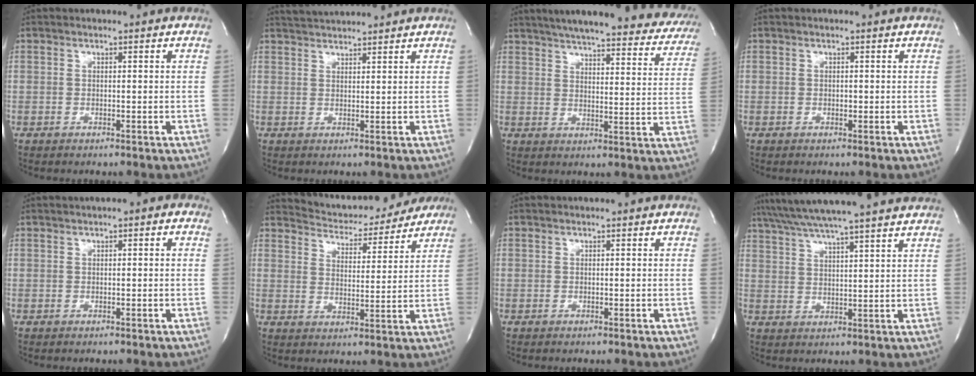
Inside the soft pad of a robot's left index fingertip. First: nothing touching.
{"total": 3.7, "force": [3.7, -0.4, 0.7], "torque": [-0.014, 0.017, 0.061]}
{"total": 30.1, "force": [26.2, 5.8, 13.6], "torque": [-0.209, -0.043, 0.308]}
{"total": 0.8, "force": [-0.8, 0.1, 0.1], "torque": [0.001, -0.010, -0.016]}
{"total": 1.4, "force": [0.6, 0.5, 1.2], "torque": [-0.014, 0.007, 0.004]}
{"total": 12.7, "force": [12.2, 3.1, 2.2], "torque": [-0.027, 0.004, 0.168]}
{"total": 0.0}
{"total": 19.6, "force": [17.4, -0.3, 9.0], "torque": [-0.160, 0.018, 0.243]}